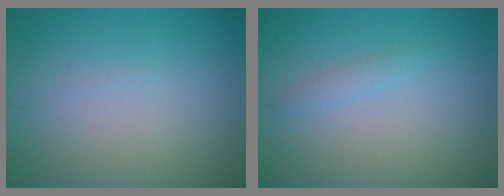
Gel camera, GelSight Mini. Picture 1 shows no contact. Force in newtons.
{"total": 1.2, "press": 1.2, "slide": 0.0}